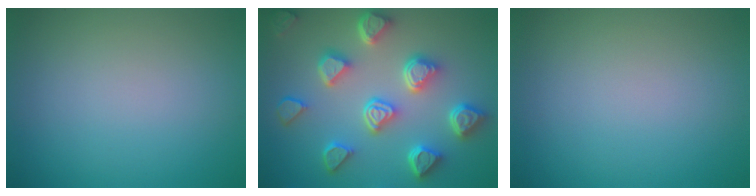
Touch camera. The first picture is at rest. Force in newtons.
{"total": 7.2, "press": 5.8, "slide": 4.2}
{"total": 0.0}